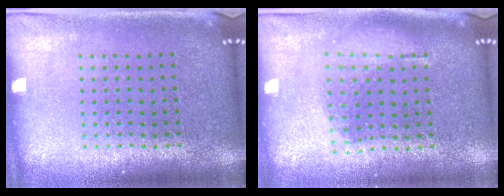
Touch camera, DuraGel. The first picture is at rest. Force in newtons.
{"total": 1.1, "press": 1.0, "slide": 0.4}